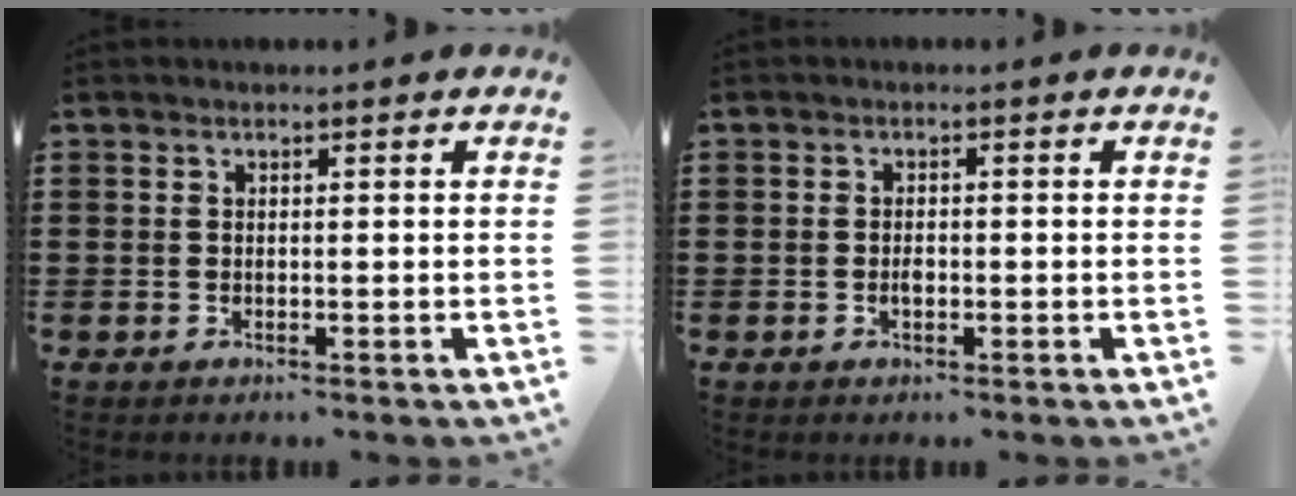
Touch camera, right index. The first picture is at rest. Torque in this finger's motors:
{"motor_torque": [2.14, 0.00, 0.09, 0.04]}